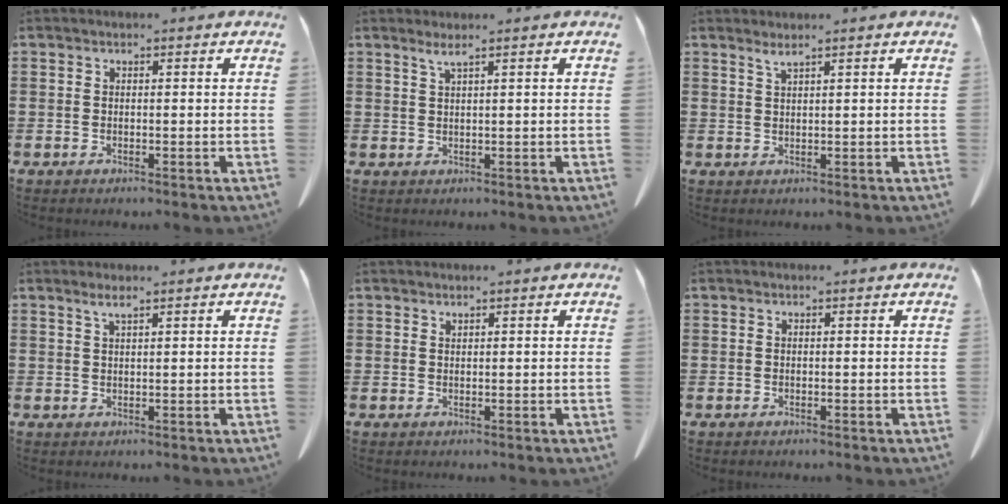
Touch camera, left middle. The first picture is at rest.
{"total": 1.4, "force": [1.0, -0.2, 1.0], "torque": [-0.020, -0.002, 0.018]}
{"total": 1.3, "force": [1.1, -0.1, 0.6], "torque": [-0.014, -0.002, 0.022]}
{"total": 1.7, "force": [1.2, 0.1, 1.2], "torque": [-0.025, 0.000, 0.021]}
{"total": 0.6, "force": [0.5, 0.1, 0.2], "torque": [-0.006, -0.002, 0.011]}
{"total": 0.0}